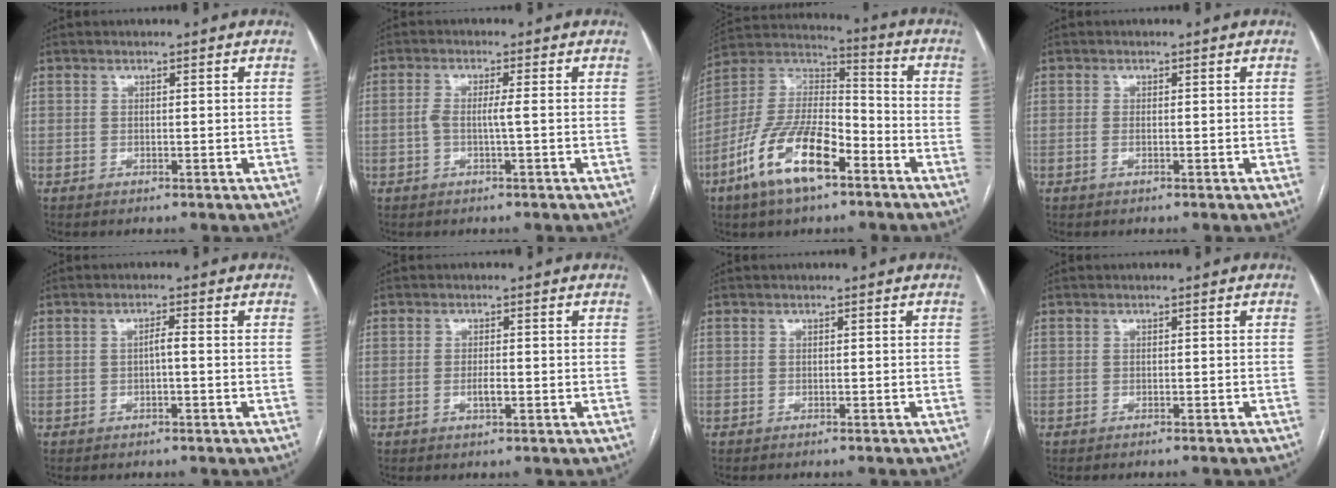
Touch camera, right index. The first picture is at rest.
{"total": 2.7, "force": [-0.4, 0.1, 2.7], "torque": [-0.053, 0.008, -0.007]}
{"total": 16.0, "force": [-8.3, 5.4, 12.6], "torque": [-0.257, 0.002, -0.154]}
{"total": 0.7, "force": [-0.3, 0.2, 0.6], "torque": [-0.015, 0.000, -0.006]}
{"total": 1.5, "force": [-0.4, 0.2, 1.5], "torque": [-0.024, 0.004, -0.007]}
{"total": 1.9, "force": [-0.7, 0.4, 1.7], "torque": [-0.032, 0.000, -0.012]}
{"total": 1.7, "force": [-1.6, 0.0, 0.6], "torque": [-0.008, 0.000, -0.019]}
{"total": 3.9, "force": [-3.7, 0.5, 1.2], "torque": [-0.012, -0.003, -0.044]}